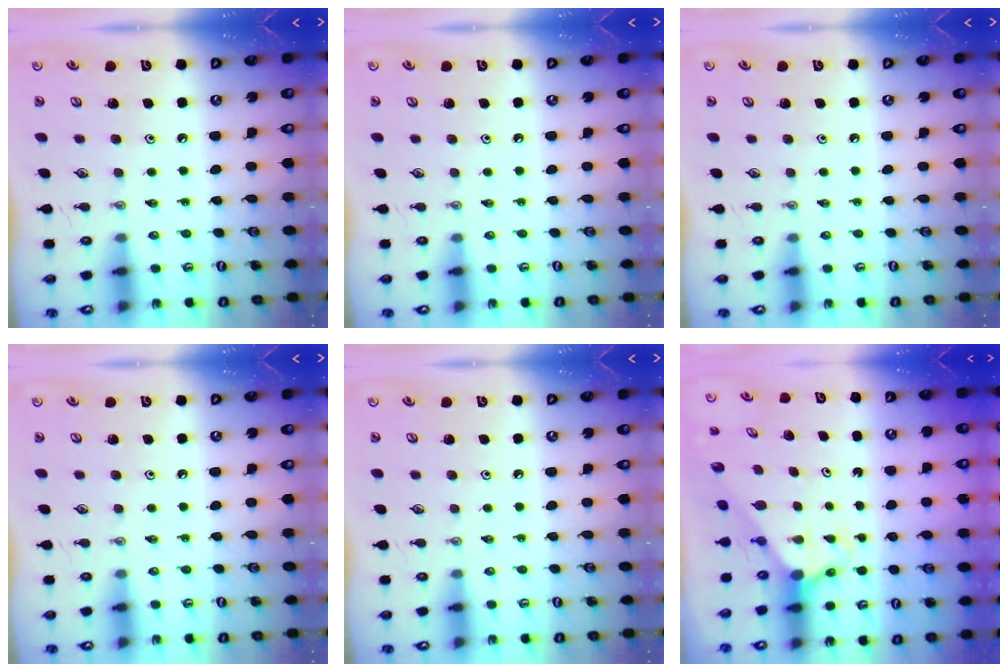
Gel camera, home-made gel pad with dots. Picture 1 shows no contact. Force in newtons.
{"total": 0.0}
{"total": 0.0}
{"total": 0.0}
{"total": 0.0}
{"total": 2.1, "press": 2.1, "slide": 0.2}